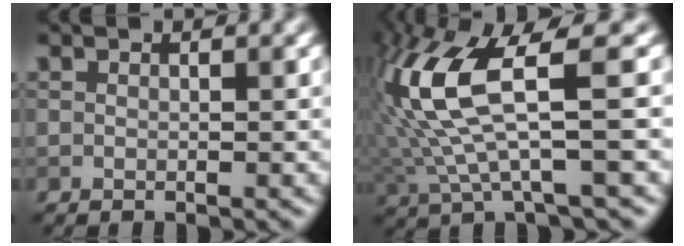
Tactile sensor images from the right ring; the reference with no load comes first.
{"total": 9.5, "force": [1.7, 2.5, 9.0], "torque": [-0.200, 0.004, 0.036]}